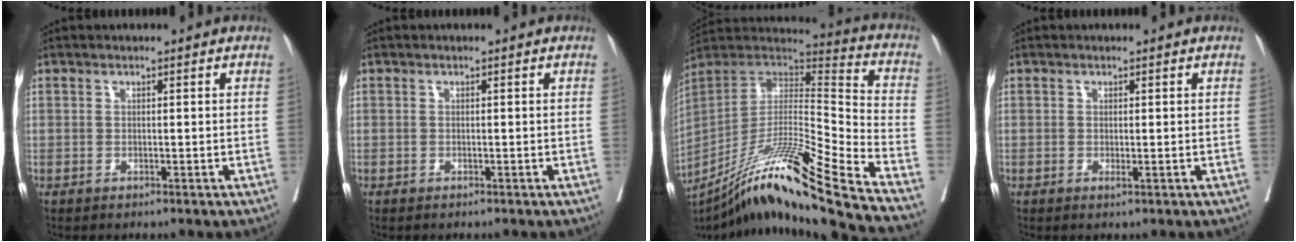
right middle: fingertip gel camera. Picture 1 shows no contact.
{"total": 0.0}
{"total": 25.4, "force": [-18.4, -1.3, 17.4], "torque": [-0.282, -0.012, -0.330]}
{"total": 0.6, "force": [0.2, 0.0, 0.6], "torque": [-0.011, -0.001, 0.004]}